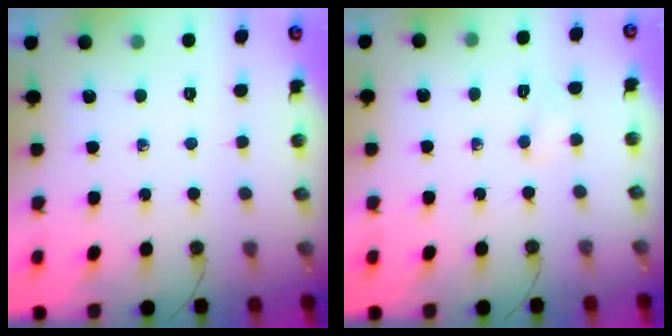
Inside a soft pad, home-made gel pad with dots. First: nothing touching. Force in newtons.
{"total": 11.3, "press": 3.8, "slide": 10.7}